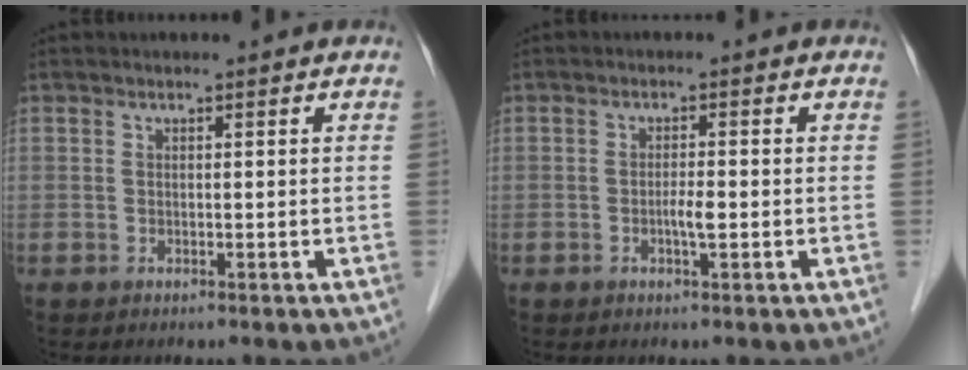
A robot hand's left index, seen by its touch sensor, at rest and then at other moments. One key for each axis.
{"total": 1.9, "fx": -0.6, "fy": 0.1, "fz": 1.7, "tx": -0.033, "ty": -0.002, "tz": -0.013}